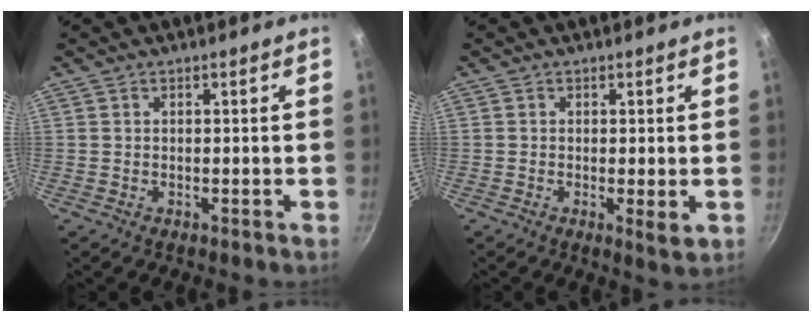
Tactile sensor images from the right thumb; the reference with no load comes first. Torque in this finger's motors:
{"motor_torque": [-0.63, -0.11, -0.17, -0.01, -0.02]}